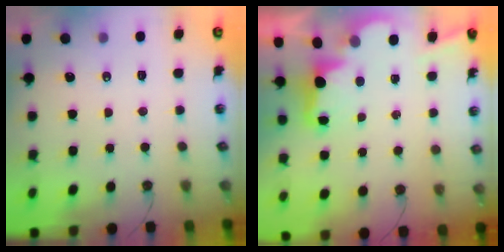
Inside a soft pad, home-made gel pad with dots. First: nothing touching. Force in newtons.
{"total": 2.7, "press": 2.6, "slide": 0.8}